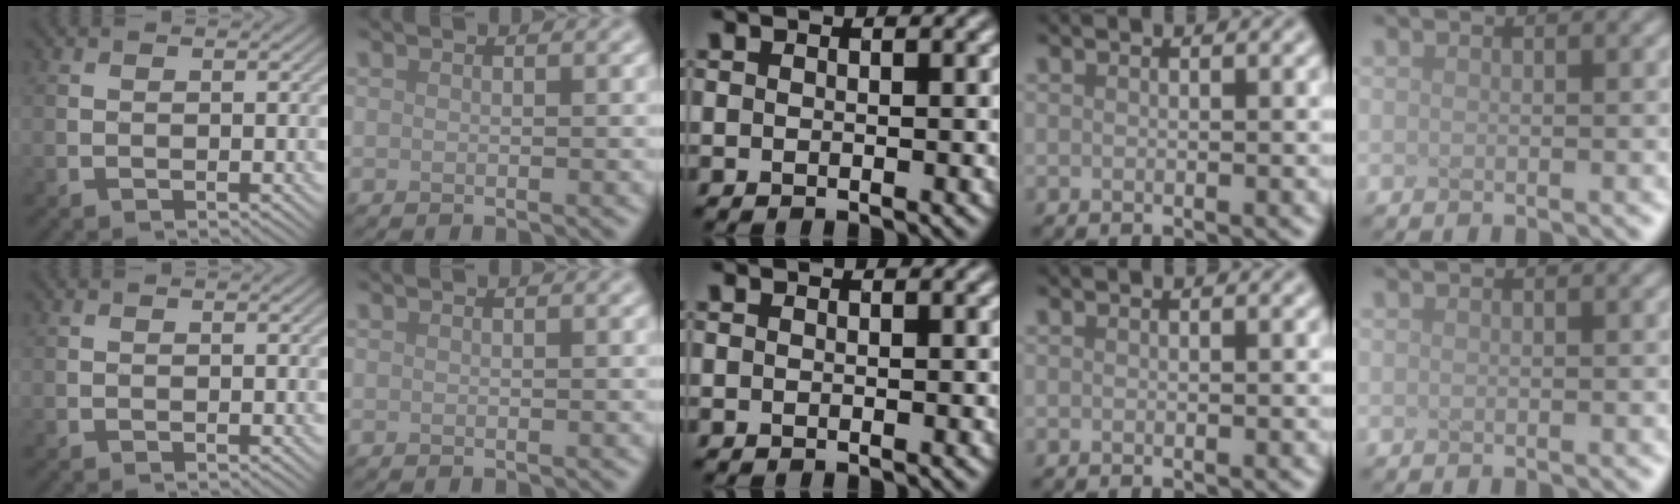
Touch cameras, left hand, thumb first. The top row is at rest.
{}